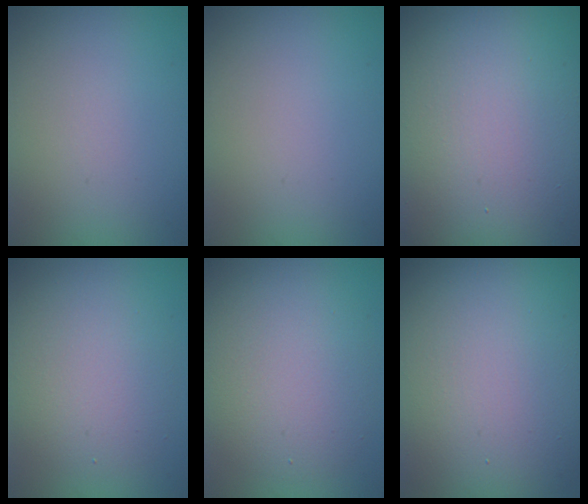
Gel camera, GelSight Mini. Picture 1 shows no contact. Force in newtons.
{"total": 0.0}
{"total": 28.1, "press": 28.1, "slide": 0.8}
{"total": 4.8, "press": 4.8, "slide": 0.4}
{"total": 6.3, "press": 6.3, "slide": 0.3}
{"total": 16.0, "press": 15.9, "slide": 1.3}